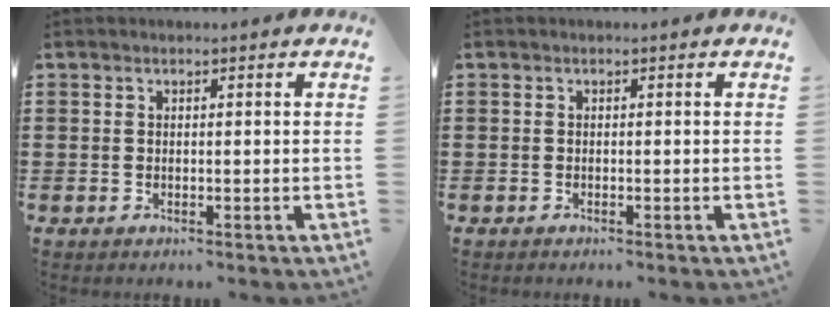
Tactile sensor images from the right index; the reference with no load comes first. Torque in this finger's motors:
{"motor_torque": [-0.76, 0.97, 0.00, 0.01]}